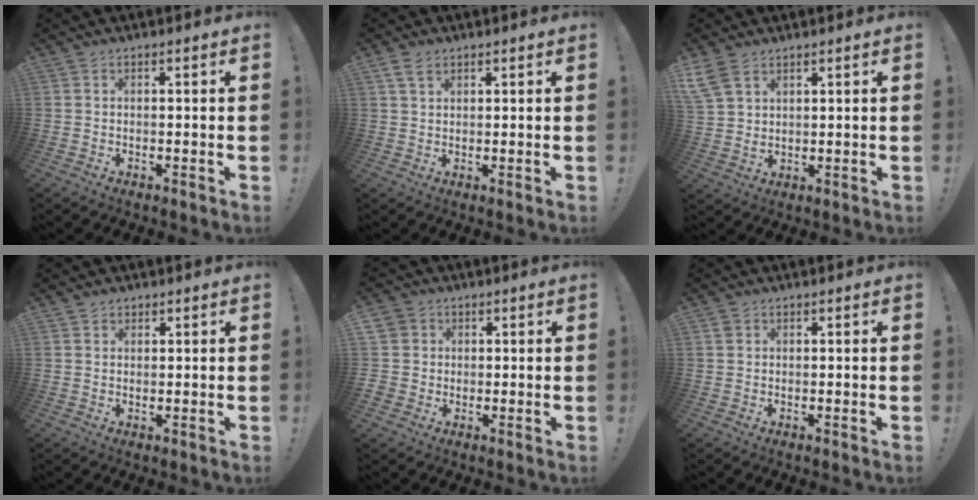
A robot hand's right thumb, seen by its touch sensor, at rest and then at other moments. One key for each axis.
{"total": 3.8, "fx": 2.3, "fy": 2.1, "fz": 2.2, "tx": -0.033, "ty": -0.006, "tz": 0.043}
{"total": 6.7, "fx": 4.7, "fy": 3.6, "fz": 3.3, "tx": -0.075, "ty": -0.016, "tz": 0.093}
{"total": 1.6, "fx": 1.2, "fy": 1.1, "fz": 0.2, "tx": -0.004, "ty": -0.003, "tz": 0.023}
{"total": 5.0, "fx": 0.9, "fy": 4.8, "fz": 1.0, "tx": -0.025, "ty": -0.004, "tz": 0.019}
{"total": 1.4, "fx": 0.8, "fy": 1.0, "fz": 0.5, "tx": -0.017, "ty": 0.006, "tz": 0.017}